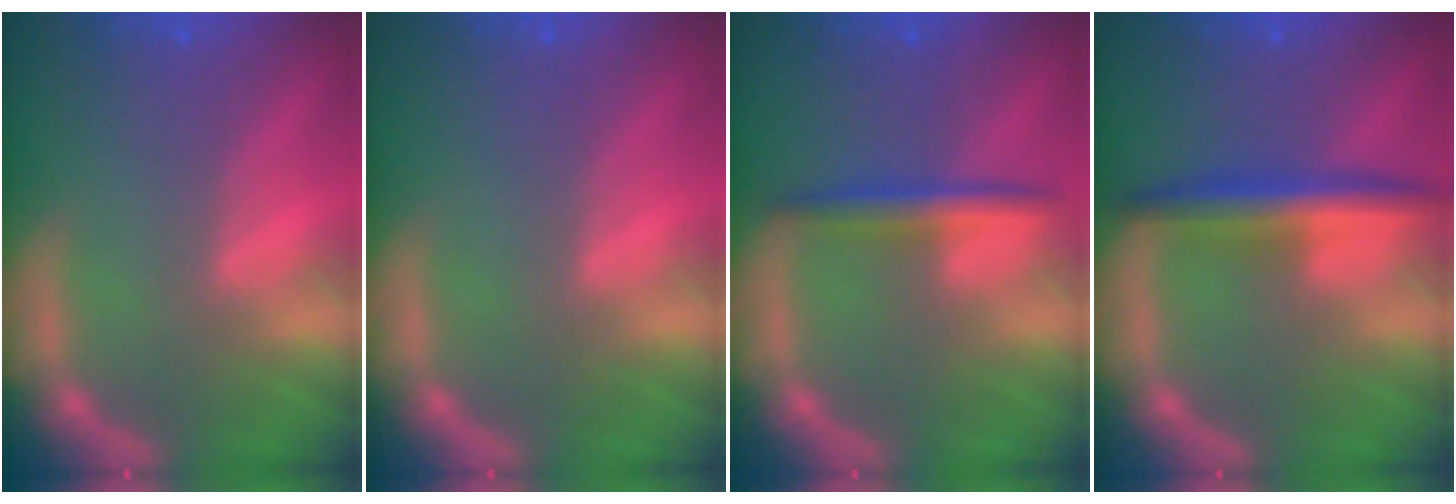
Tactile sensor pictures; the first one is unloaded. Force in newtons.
{"total": 0.0}
{"total": 3.0}
{"total": 4.5}